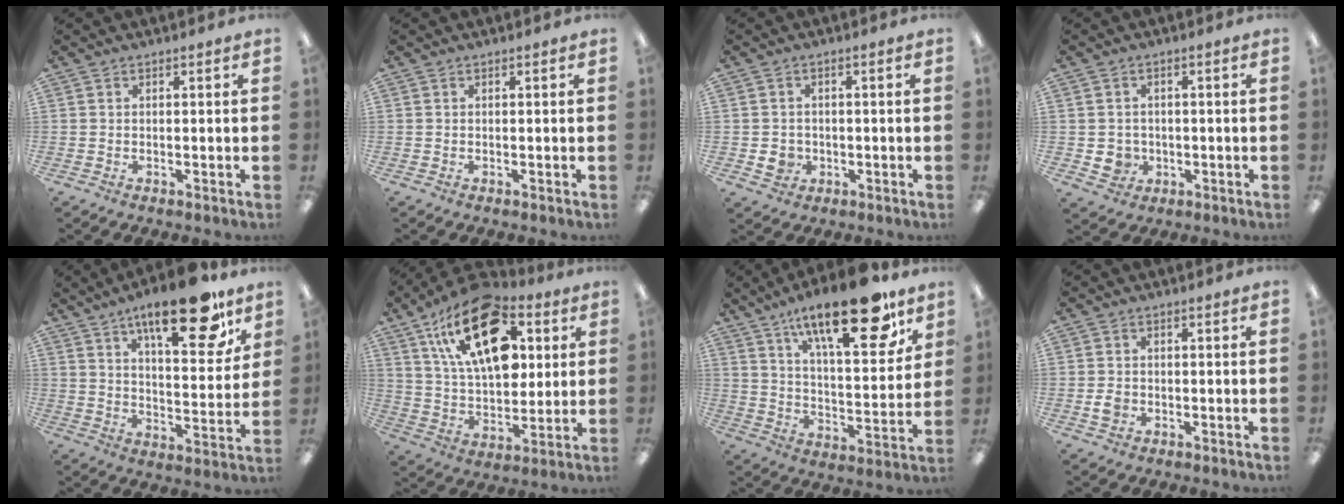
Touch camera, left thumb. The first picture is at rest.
{"total": 0.0}
{"total": 3.9, "force": [-1.0, 3.5, 1.5], "torque": [-0.023, 0.000, -0.017]}
{"total": 3.9, "force": [-0.7, 3.7, 1.1], "torque": [-0.014, 0.004, -0.010]}
{"total": 19.9, "force": [13.1, 6.9, 13.3], "torque": [-0.188, -0.073, 0.206]}
{"total": 23.2, "force": [10.6, 12.9, 16.1], "torque": [-0.269, -0.039, 0.179]}
{"total": 23.2, "force": [15.1, 7.9, 15.8], "torque": [-0.231, -0.090, 0.242]}
{"total": 2.5, "force": [-0.6, 2.1, 1.3], "torque": [-0.013, 0.000, -0.012]}